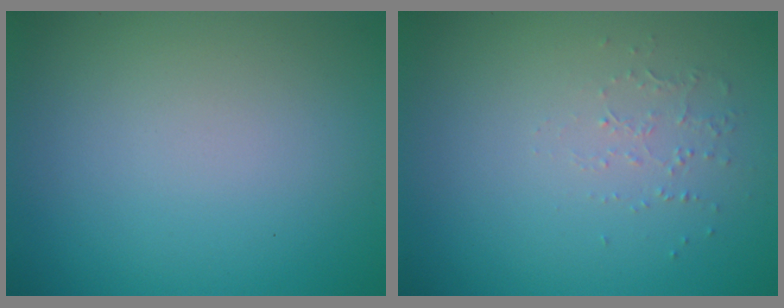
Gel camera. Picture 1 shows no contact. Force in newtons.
{"total": 0.8, "press": 0.5, "slide": 0.6}